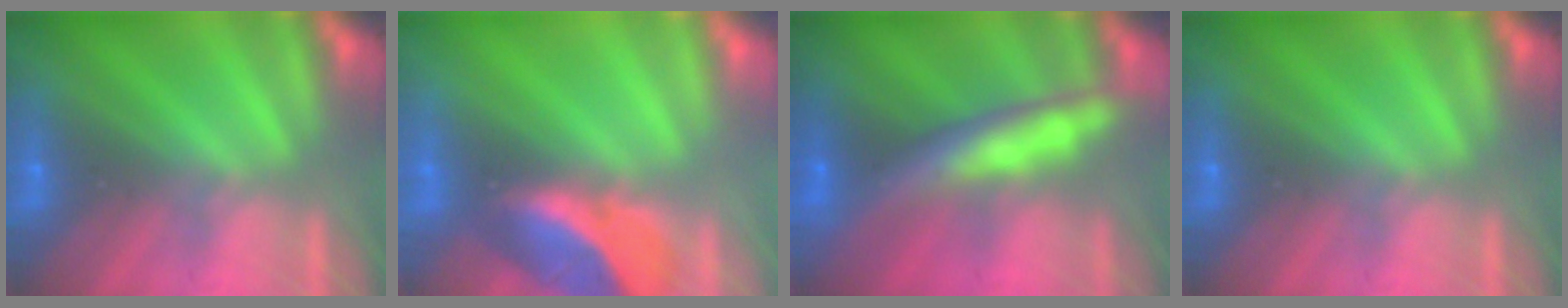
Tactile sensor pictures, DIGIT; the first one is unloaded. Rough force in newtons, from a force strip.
{"total": 2.6}
{"total": 7.8}
{"total": 0.0}